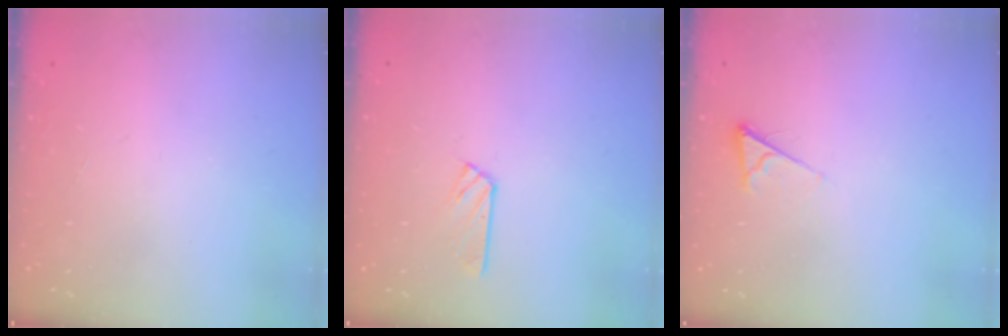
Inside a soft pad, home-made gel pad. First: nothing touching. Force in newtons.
{"total": 2.9, "press": 2.9, "slide": 0.3}
{"total": 3.9, "press": 3.8, "slide": 0.6}